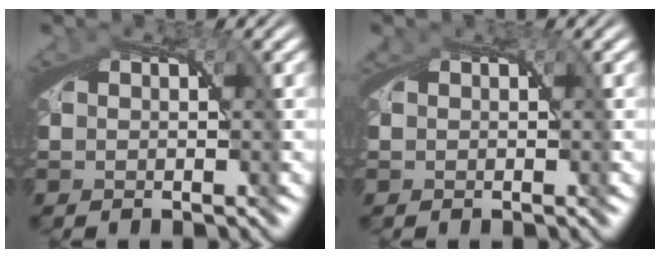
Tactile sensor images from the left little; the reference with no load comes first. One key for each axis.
{"total": 0.6, "fx": 0.1, "fy": -0.4, "fz": -0.4, "tx": 0.010, "ty": 0.003, "tz": 0.000}